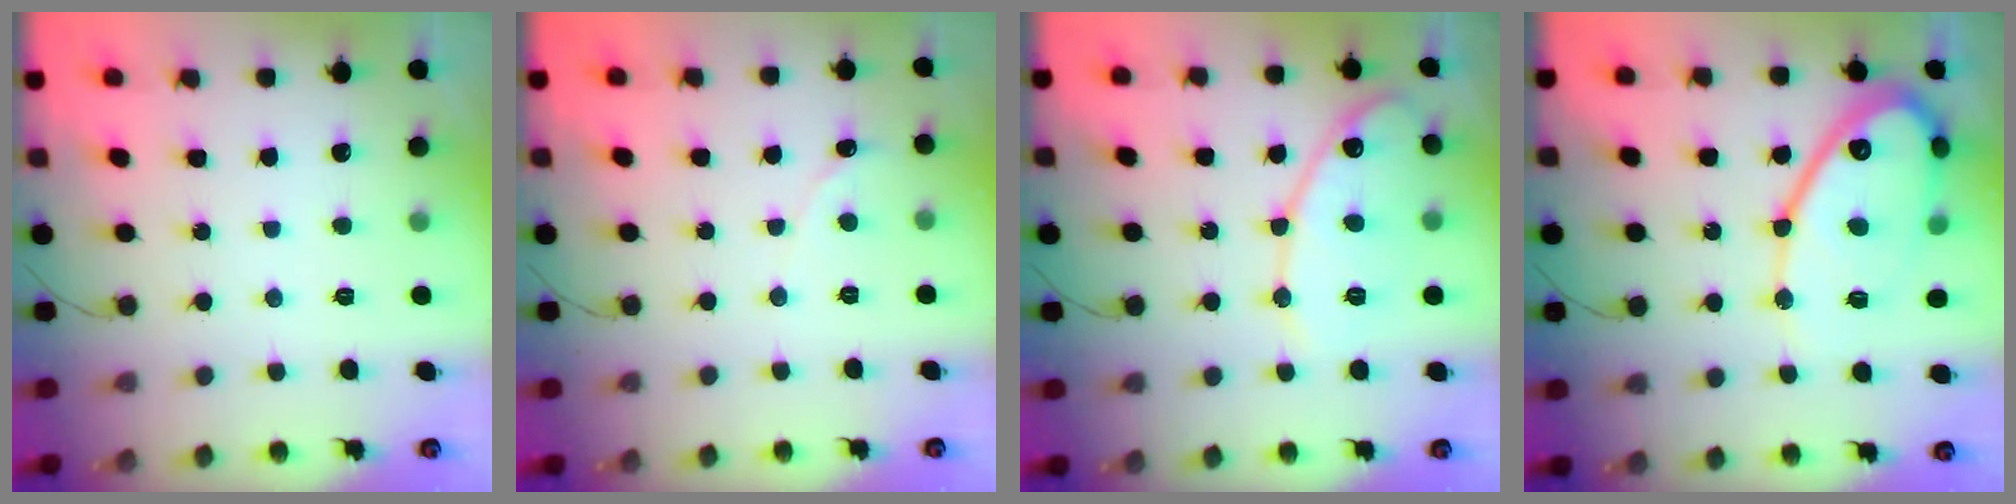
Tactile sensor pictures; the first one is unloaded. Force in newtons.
{"total": 0.0}
{"total": 12.9, "press": 12.9, "slide": 1.2}
{"total": 17.7, "press": 17.6, "slide": 1.6}